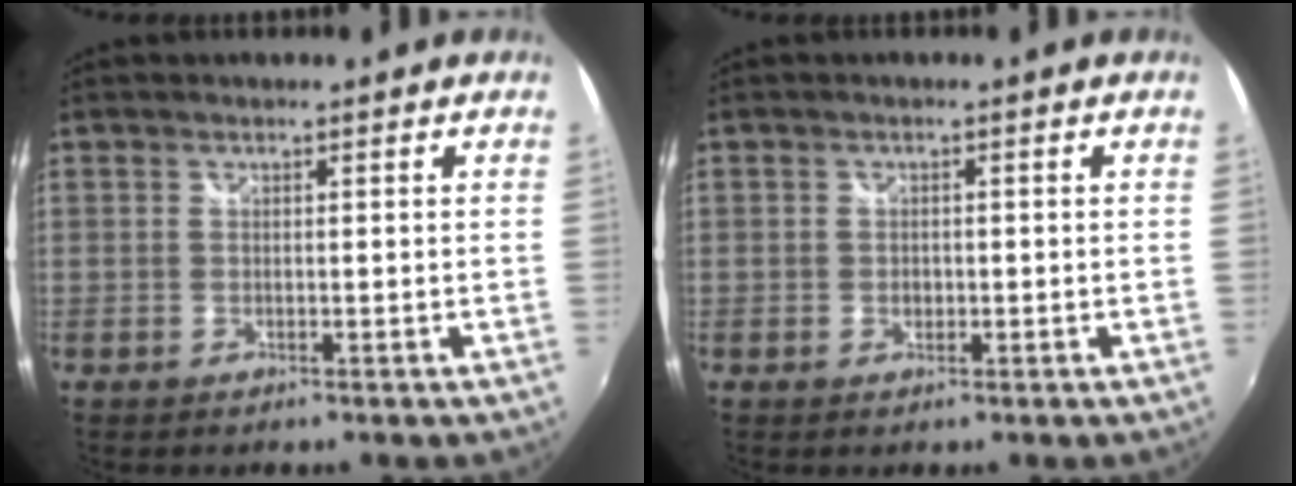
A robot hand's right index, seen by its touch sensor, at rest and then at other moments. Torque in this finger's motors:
{"motor_torque": [0.00, 0.00, 0.00, 0.00]}